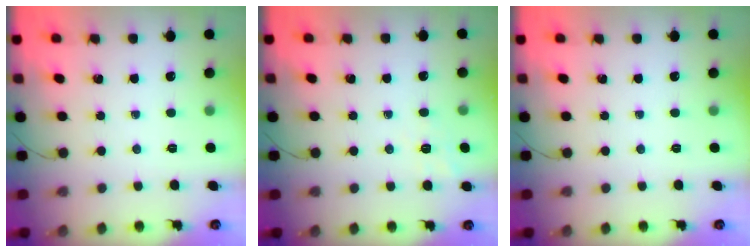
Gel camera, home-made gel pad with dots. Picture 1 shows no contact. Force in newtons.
{"total": 2.3, "press": 0.9, "slide": 2.1}
{"total": 0.0}